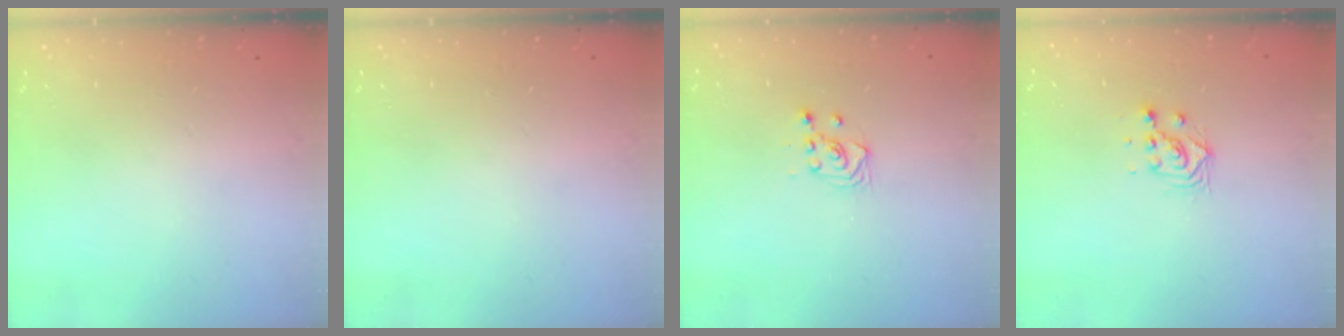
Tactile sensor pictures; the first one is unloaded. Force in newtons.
{"total": 0.0}
{"total": 3.5, "press": 3.2, "slide": 1.5}
{"total": 3.7, "press": 3.7, "slide": 0.2}